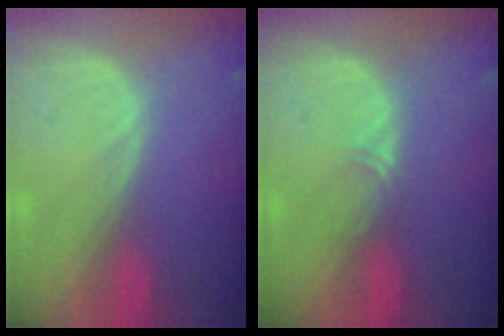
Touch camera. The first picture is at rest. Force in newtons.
{"total": 1.4, "press": 1.1, "slide": 0.9}